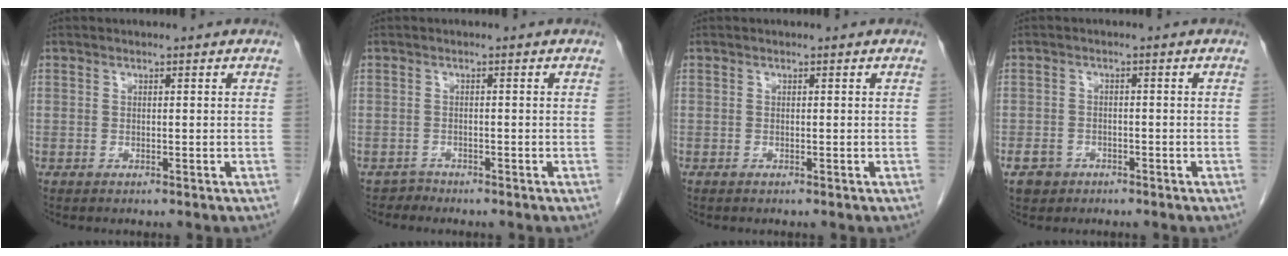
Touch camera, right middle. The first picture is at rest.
{"total": 1.1, "force": [-0.9, 0.2, -0.6], "torque": [0.011, -0.004, -0.016]}
{"total": 0.0}
{"total": 3.2, "force": [-1.9, 2.5, 0.7], "torque": [-0.016, 0.006, -0.029]}